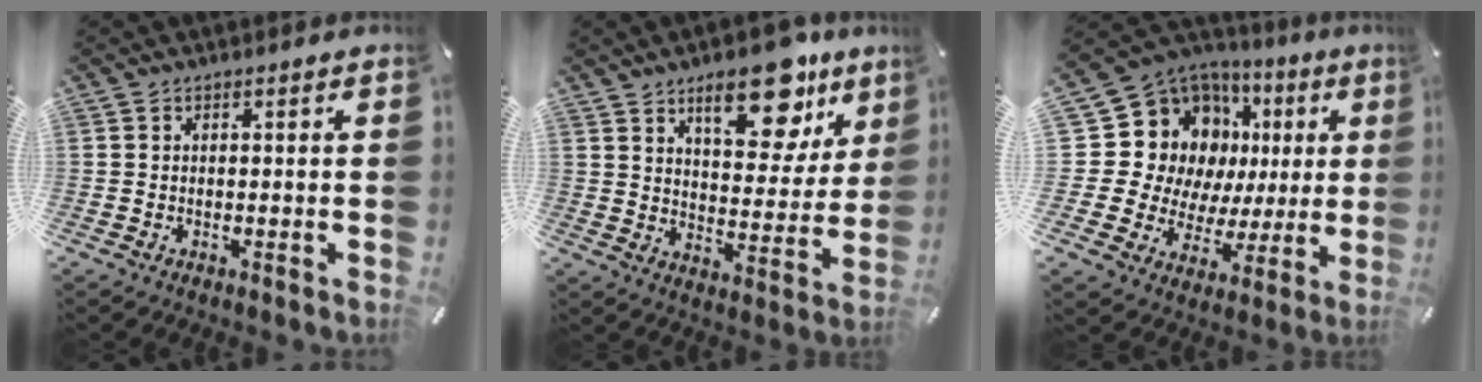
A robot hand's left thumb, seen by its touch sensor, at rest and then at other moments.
{"total": 17.4, "force": [11.1, 7.9, 10.8], "torque": [-0.135, -0.063, 0.182]}
{"total": 18.0, "force": [5.8, 15.1, 7.9], "torque": [-0.131, -0.054, 0.135]}